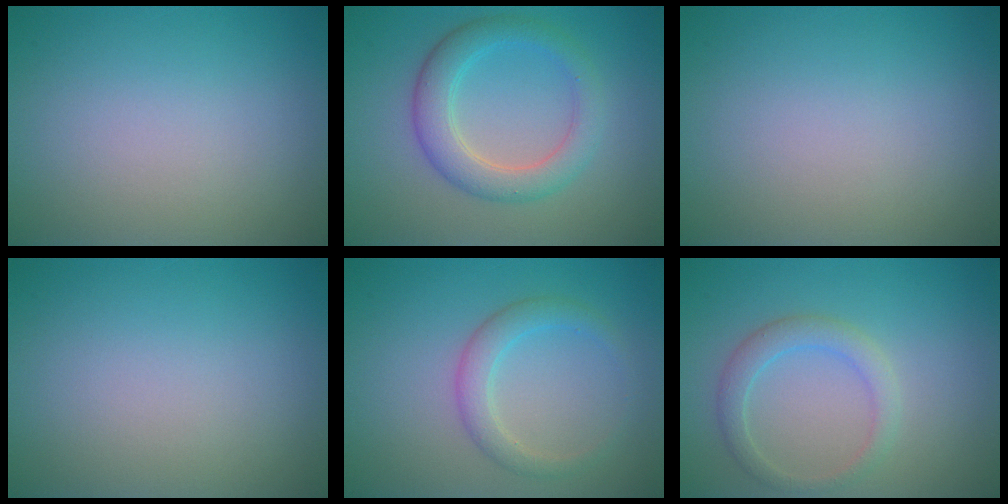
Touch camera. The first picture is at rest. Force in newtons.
{"total": 4.2, "press": 4.2, "slide": 0.1}
{"total": 0.0}
{"total": 0.0}
{"total": 2.5, "press": 2.5, "slide": 0.1}
{"total": 2.3, "press": 2.3, "slide": 0.2}